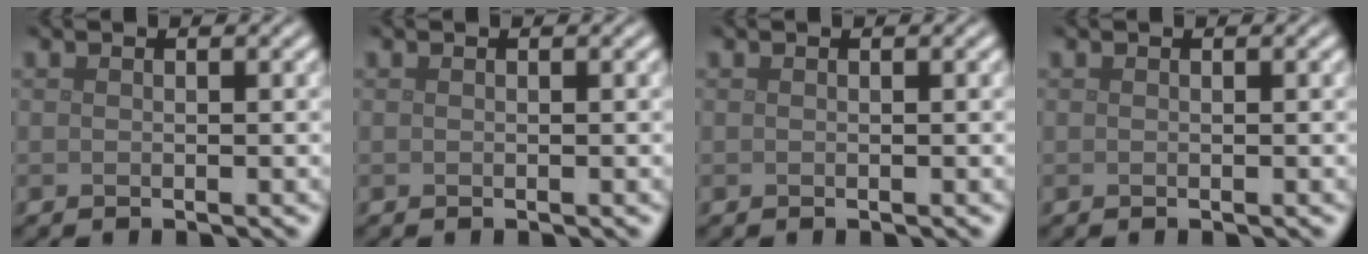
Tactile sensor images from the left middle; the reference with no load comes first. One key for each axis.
{"total": 0.0}
{"total": 0.0}
{"total": 0.0}